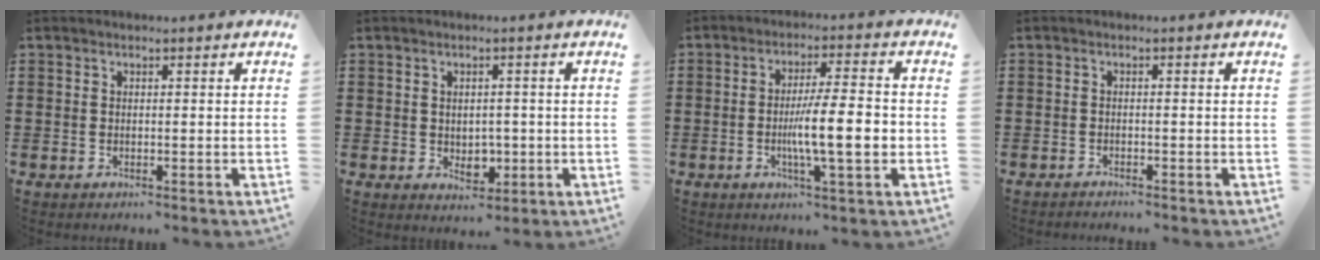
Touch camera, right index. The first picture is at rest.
{"total": 3.1, "force": [-0.3, 2.2, 2.1], "torque": [-0.034, 0.001, -0.007]}
{"total": 9.6, "force": [-1.6, 1.5, 9.3], "torque": [-0.152, -0.004, -0.030]}
{"total": 1.0, "force": [-1.0, 0.0, 0.1], "torque": [-0.004, 0.000, -0.020]}